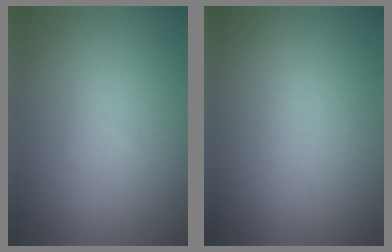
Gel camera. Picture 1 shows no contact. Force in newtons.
{"total": 0.0}